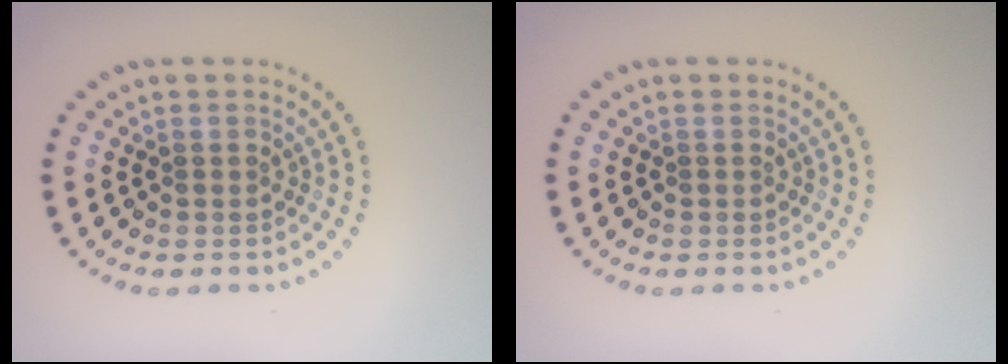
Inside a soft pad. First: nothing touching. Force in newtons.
{"total": 0.0}